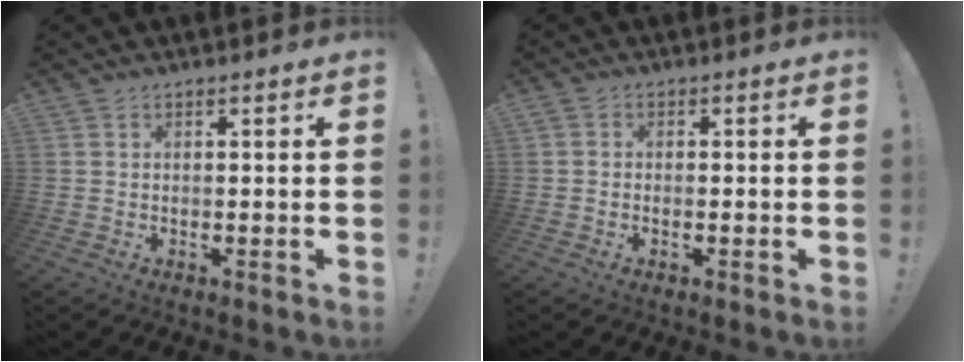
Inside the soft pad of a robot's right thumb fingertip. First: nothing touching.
{"total": 1.4, "force": [-0.9, 0.7, 0.8], "torque": [-0.013, 0.003, -0.015]}